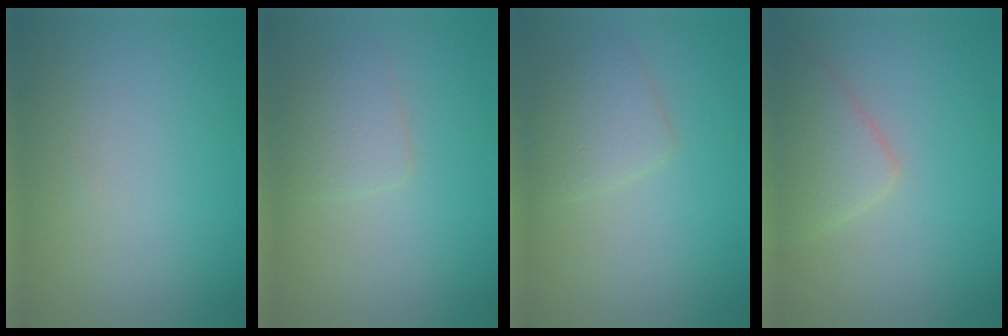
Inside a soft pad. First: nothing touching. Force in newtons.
{"total": 2.1, "press": 2.1, "slide": 0.1}
{"total": 2.5, "press": 2.5, "slide": 0.2}
{"total": 3.2, "press": 3.2, "slide": 0.1}